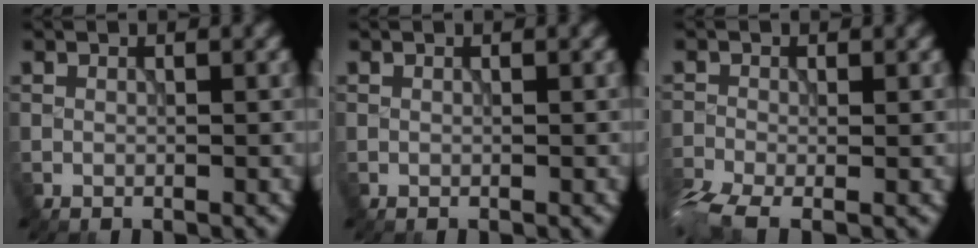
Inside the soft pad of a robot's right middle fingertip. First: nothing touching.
{"total": 0.0}
{"total": 6.2, "force": [-3.6, 2.5, 4.4], "torque": [-0.095, -0.028, -0.070]}